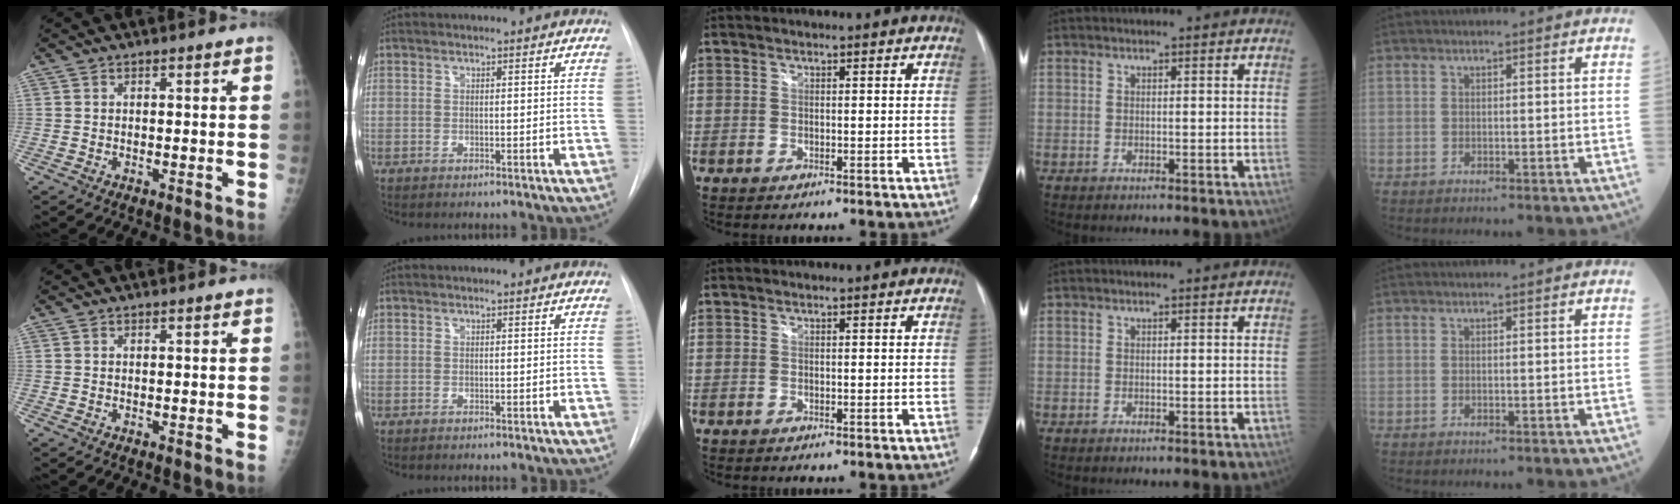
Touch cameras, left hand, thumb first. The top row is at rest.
{}